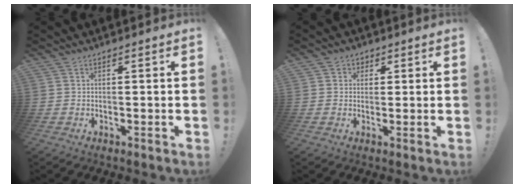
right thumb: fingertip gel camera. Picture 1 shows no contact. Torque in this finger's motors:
{"motor_torque": [0.18, -0.16, -0.06, 0.00, 0.06]}